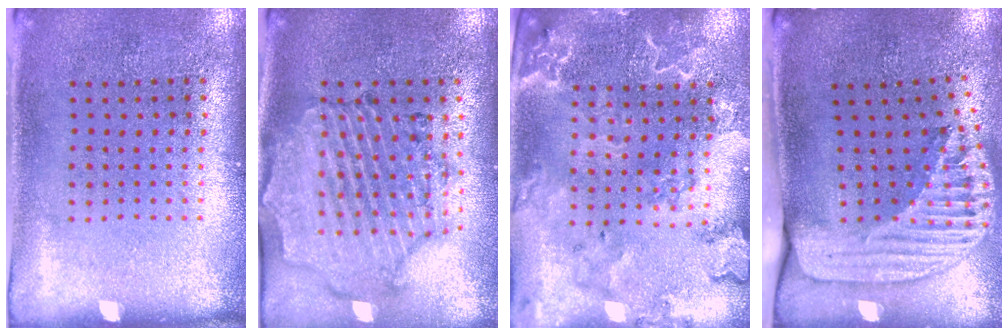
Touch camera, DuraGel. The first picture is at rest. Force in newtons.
{"total": 1.6, "press": 1.6, "slide": 0.4}
{"total": 2.7, "press": 2.5, "slide": 1.0}
{"total": 2.6, "press": 1.8, "slide": 1.9}